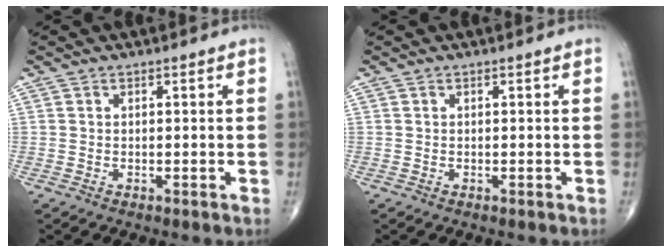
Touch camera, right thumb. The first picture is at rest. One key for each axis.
{"total": 0.0}